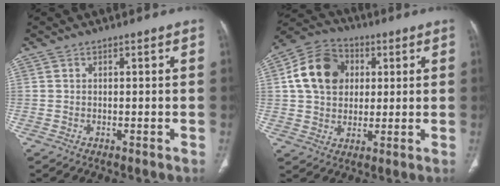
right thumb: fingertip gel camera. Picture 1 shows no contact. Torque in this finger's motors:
{"motor_torque": [-1.12, 1.30, 0.55, -0.42, 0.11]}